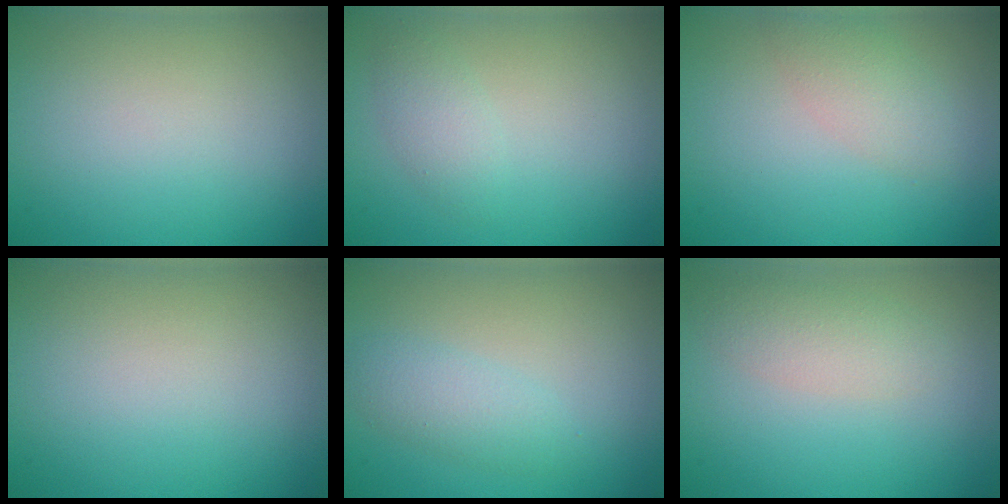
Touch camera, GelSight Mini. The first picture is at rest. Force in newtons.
{"total": 1.7, "press": 1.7, "slide": 0.1}
{"total": 2.4, "press": 2.4, "slide": 0.2}
{"total": 0.0}
{"total": 2.2, "press": 2.2, "slide": 0.1}
{"total": 2.5, "press": 2.5, "slide": 0.2}